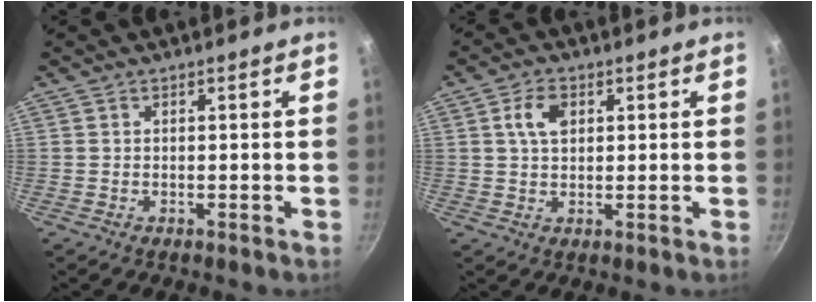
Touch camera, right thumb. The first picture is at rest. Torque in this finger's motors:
{"motor_torque": [0.05, 0.02, 0.32, 0.06, 0.10]}